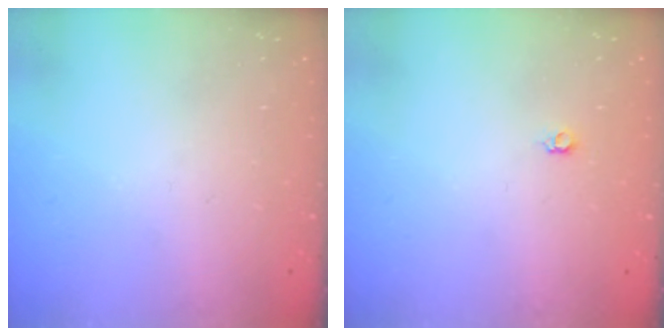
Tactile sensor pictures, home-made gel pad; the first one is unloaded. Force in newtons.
{"total": 3.1, "press": 3.0, "slide": 0.6}